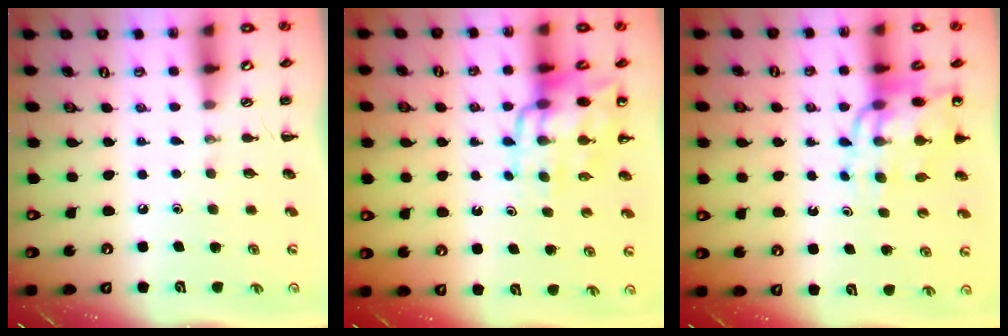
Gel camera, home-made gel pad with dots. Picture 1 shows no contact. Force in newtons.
{"total": 13.7, "press": 13.3, "slide": 3.3}
{"total": 13.2, "press": 12.7, "slide": 3.7}